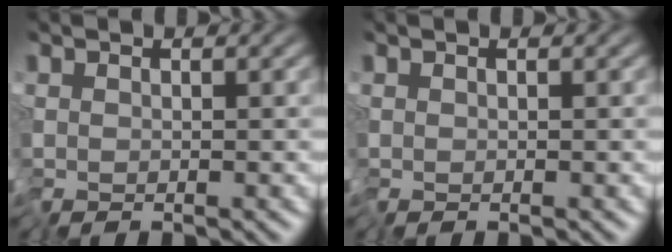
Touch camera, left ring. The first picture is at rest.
{"total": 0.0}